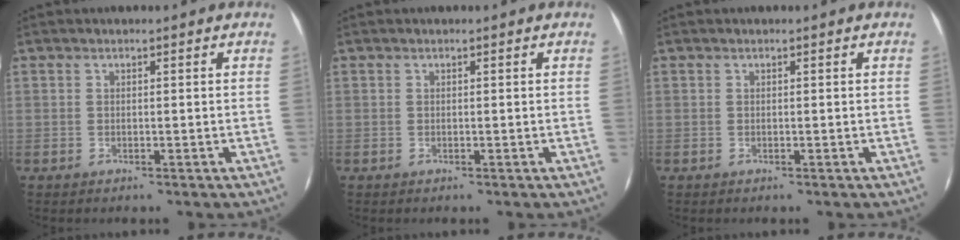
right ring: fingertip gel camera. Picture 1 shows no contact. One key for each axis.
{"total": 0.0}
{"total": 0.0}